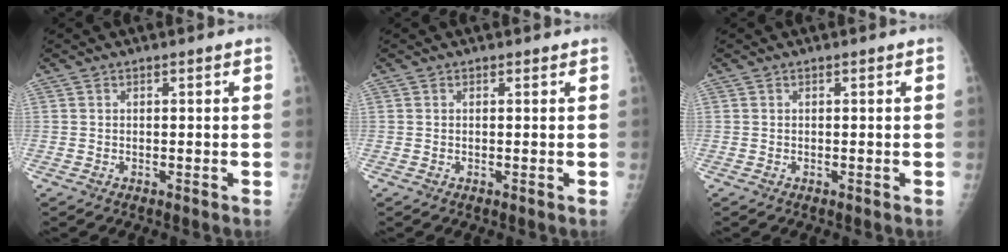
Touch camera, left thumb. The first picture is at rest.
{"total": 0.0}
{"total": 0.0}